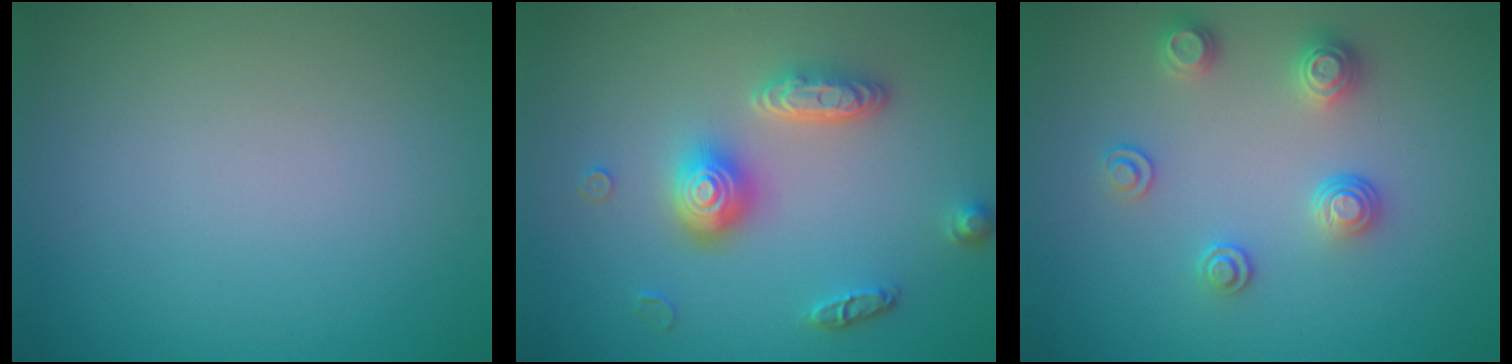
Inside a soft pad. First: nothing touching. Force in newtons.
{"total": 4.1, "press": 3.4, "slide": 2.4}
{"total": 2.6, "press": 2.6, "slide": 0.6}